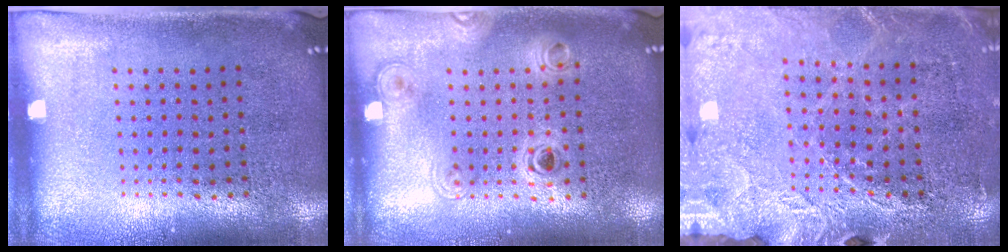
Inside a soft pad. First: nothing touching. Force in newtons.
{"total": 1.4, "press": 1.2, "slide": 0.7}
{"total": 2.7, "press": 2.7, "slide": 0.4}